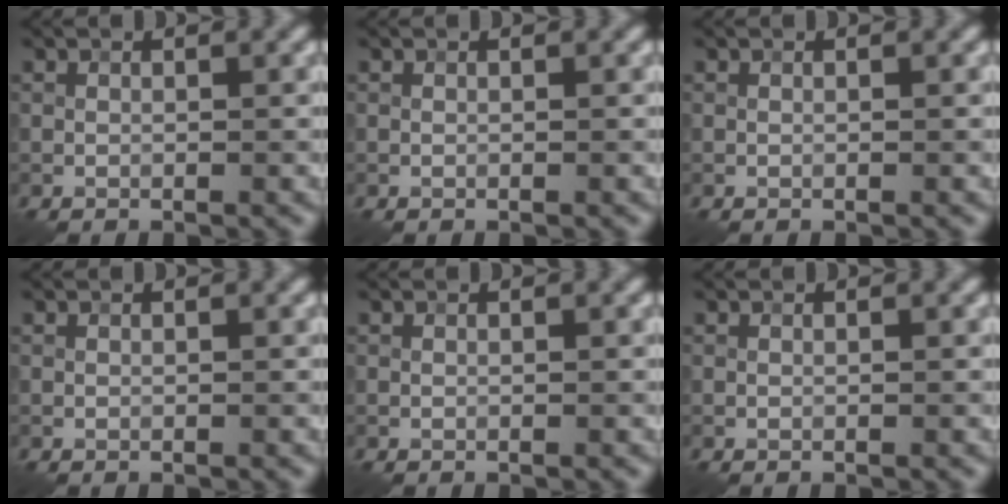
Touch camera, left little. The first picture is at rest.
{"total": 0.0}
{"total": 0.0}
{"total": 0.0}
{"total": 0.0}
{"total": 0.0}